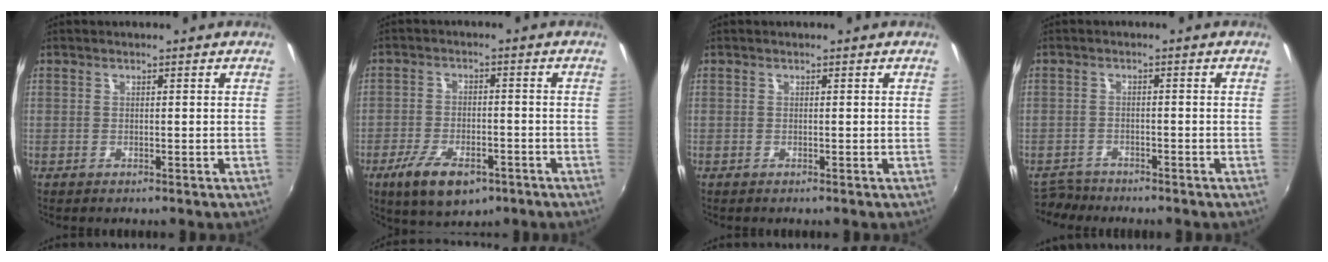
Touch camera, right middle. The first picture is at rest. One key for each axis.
{"total": 10.3, "fx": -5.9, "fy": 4.6, "fz": 7.0, "tx": -0.151, "ty": -0.020, "tz": -0.095}
{"total": 0.0}
{"total": 3.4, "fx": -3.2, "fy": 1.2, "fz": 0.0, "tx": -0.013, "ty": -0.005, "tz": -0.062}